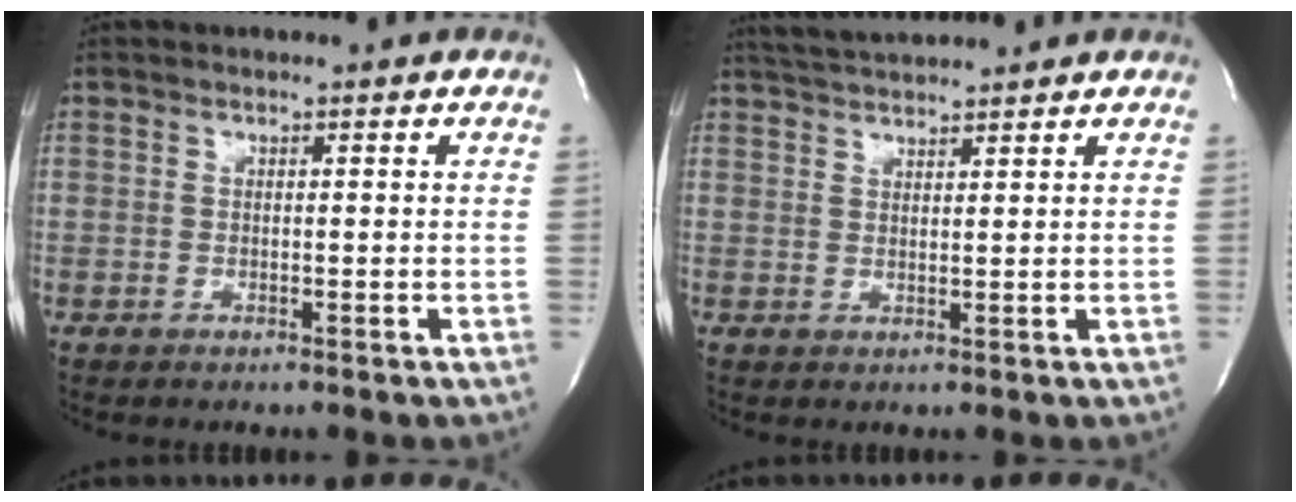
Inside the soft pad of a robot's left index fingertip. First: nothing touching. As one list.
[{"total": 4.6, "force": [4.5, -0.5, 1.1], "torque": [-0.025, 0.017, 0.080]}]